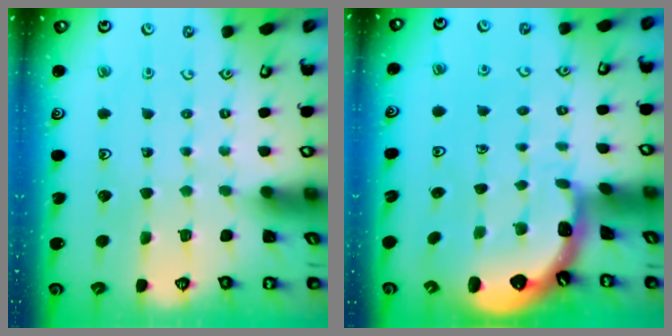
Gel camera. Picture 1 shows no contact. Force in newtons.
{"total": 1.0, "press": 1.0, "slide": 0.2}